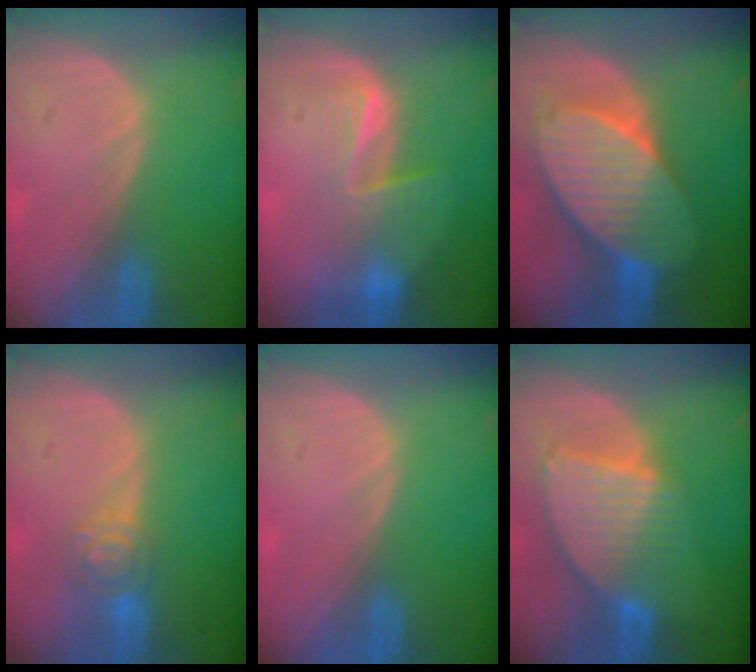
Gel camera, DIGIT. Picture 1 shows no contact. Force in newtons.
{"total": 6.9, "press": 6.4, "slide": 2.5}
{"total": 10.9, "press": 10.9, "slide": 0.7}
{"total": 4.7, "press": 4.2, "slide": 2.2}
{"total": 0.0}
{"total": 8.7, "press": 7.5, "slide": 4.4}